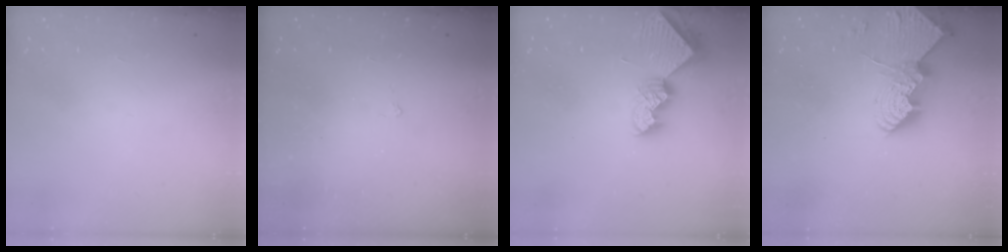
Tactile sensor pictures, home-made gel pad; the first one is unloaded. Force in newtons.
{"total": 1.1, "press": 1.1, "slide": 0.3}
{"total": 9.8, "press": 9.7, "slide": 0.8}
{"total": 14.0, "press": 14.0, "slide": 0.9}